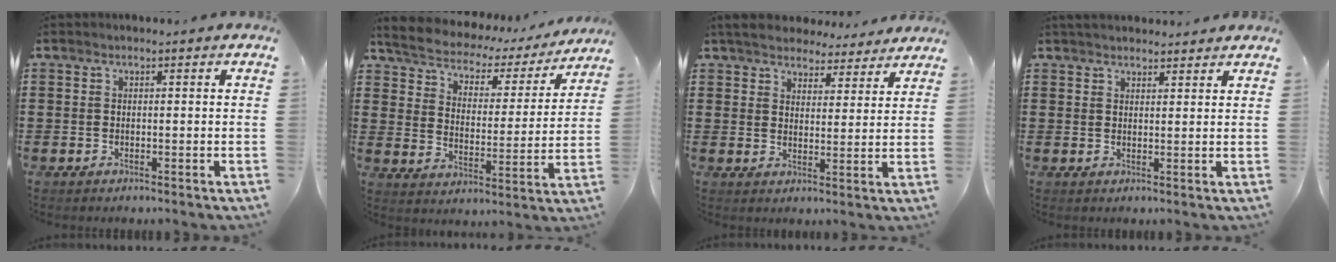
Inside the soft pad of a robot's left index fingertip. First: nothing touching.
{"total": 3.7, "force": [3.5, 1.2, 0.5], "torque": [-0.033, -0.029, 0.052]}
{"total": 4.8, "force": [4.7, 0.9, 0.5], "torque": [-0.032, -0.023, 0.083]}
{"total": 2.2, "force": [2.2, 0.3, 0.1], "torque": [-0.007, 0.001, 0.043]}